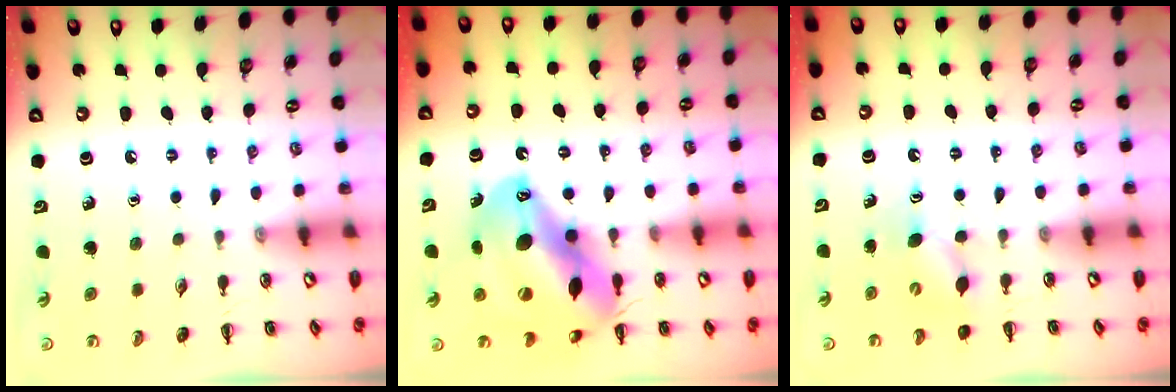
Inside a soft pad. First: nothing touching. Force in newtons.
{"total": 19.4, "press": 18.6, "slide": 5.4}
{"total": 4.6, "press": 4.6, "slide": 0.4}